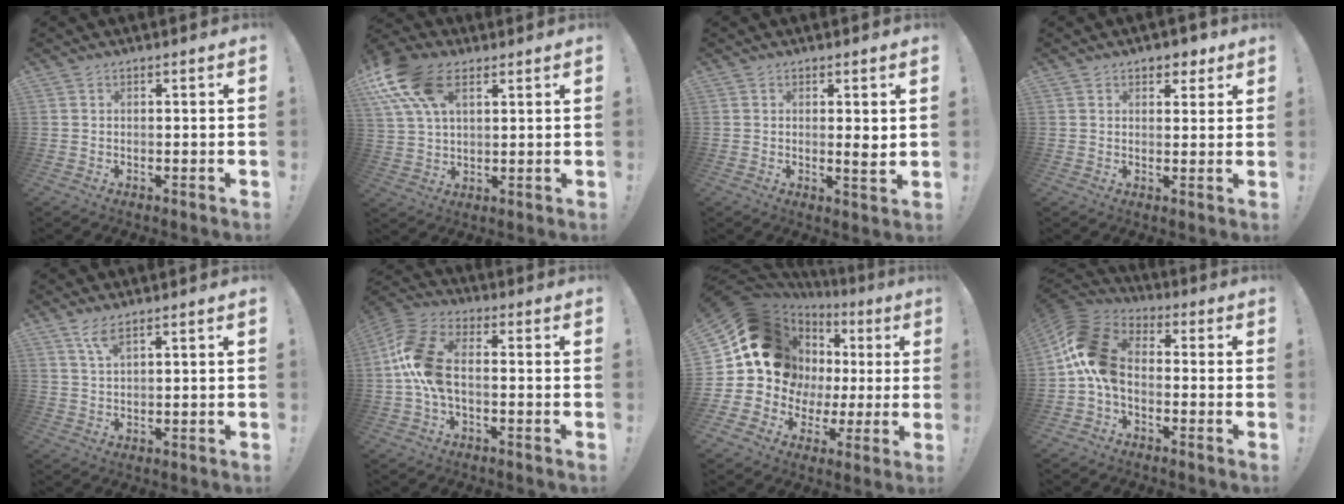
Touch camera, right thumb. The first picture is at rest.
{"total": 15.7, "force": [7.5, 9.0, 10.5], "torque": [-0.204, -0.023, 0.139]}
{"total": 2.7, "force": [0.8, 0.3, 2.6], "torque": [-0.028, -0.014, 0.008]}
{"total": 3.9, "force": [2.5, 2.7, 1.4], "torque": [-0.003, -0.013, 0.041]}
{"total": 4.2, "force": [2.8, 0.6, 3.1], "torque": [-0.060, -0.012, 0.048]}
{"total": 12.6, "force": [-0.9, 7.0, 10.4], "torque": [-0.222, 0.012, -0.014]}
{"total": 18.5, "force": [5.3, 15.6, 8.4], "torque": [-0.118, -0.039, 0.133]}
{"total": 14.4, "force": [-1.5, 9.6, 10.6], "torque": [-0.199, 0.026, -0.023]}